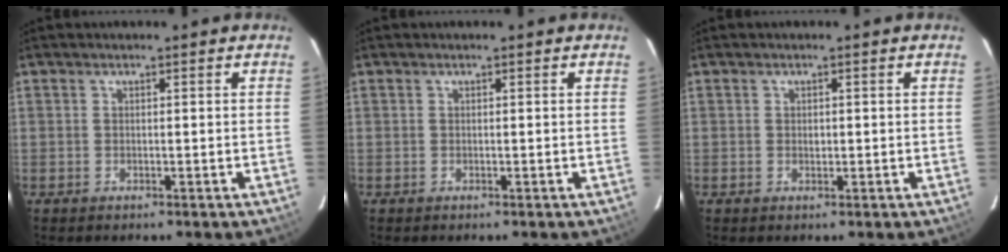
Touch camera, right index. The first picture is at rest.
{"total": 0.0}
{"total": 0.9, "force": [0.0, 0.8, 0.5], "torque": [-0.006, 0.001, 0.001]}